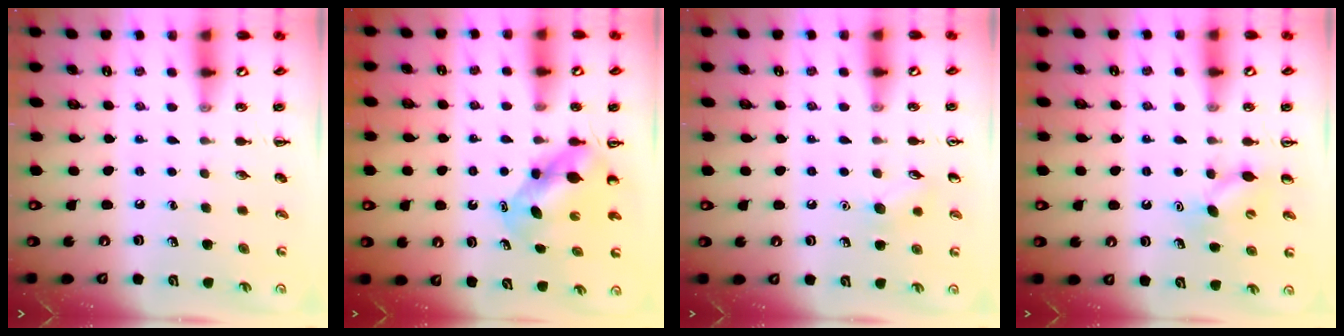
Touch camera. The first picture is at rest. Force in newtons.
{"total": 5.5, "press": 5.4, "slide": 0.7}
{"total": 6.5, "press": 6.2, "slide": 1.9}
{"total": 6.3, "press": 6.1, "slide": 1.6}